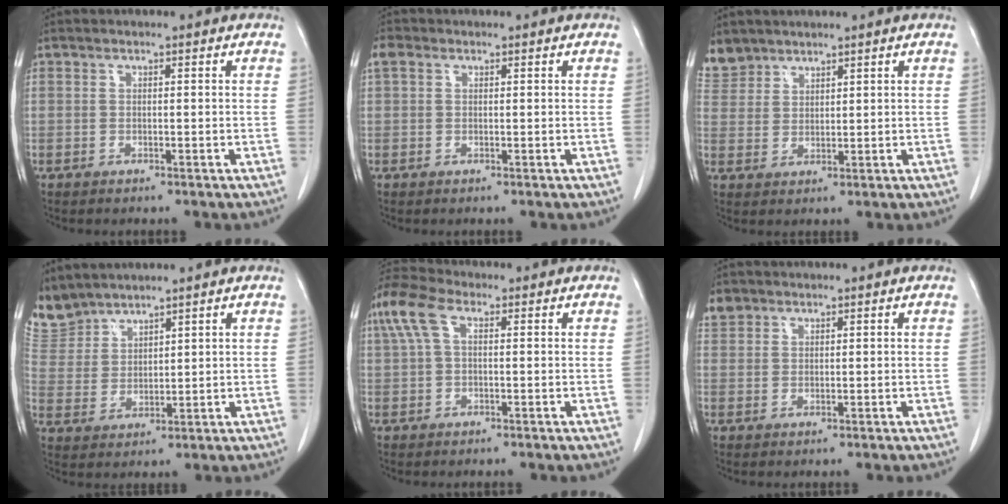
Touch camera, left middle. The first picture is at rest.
{"total": 1.7, "force": [0.8, 1.2, 0.8], "torque": [-0.020, 0.020, 0.016]}
{"total": 4.4, "force": [4.0, 2.0, -0.1], "torque": [0.006, 0.005, 0.086]}
{"total": 6.5, "force": [6.3, 1.4, -0.2], "torque": [-0.004, 0.005, 0.145]}
{"total": 6.3, "force": [2.2, 3.0, 5.1], "torque": [-0.127, 0.037, 0.043]}
{"total": 2.2, "force": [1.7, 1.4, 0.1], "torque": [0.001, 0.011, 0.032]}